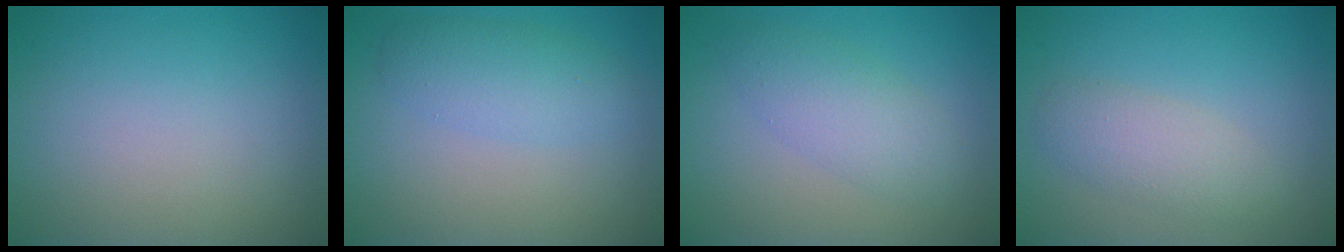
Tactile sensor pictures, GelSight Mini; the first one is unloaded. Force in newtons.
{"total": 3.0, "press": 3.0, "slide": 0.1}
{"total": 2.3, "press": 2.3, "slide": 0.2}
{"total": 2.8, "press": 2.7, "slide": 0.3}